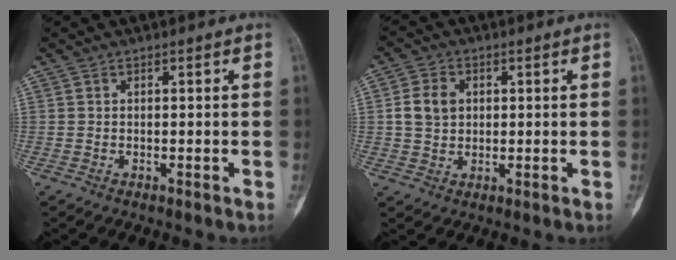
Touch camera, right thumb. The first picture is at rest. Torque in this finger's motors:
{"motor_torque": [-0.04, 0.29, 0.23, -0.27, 0.18]}